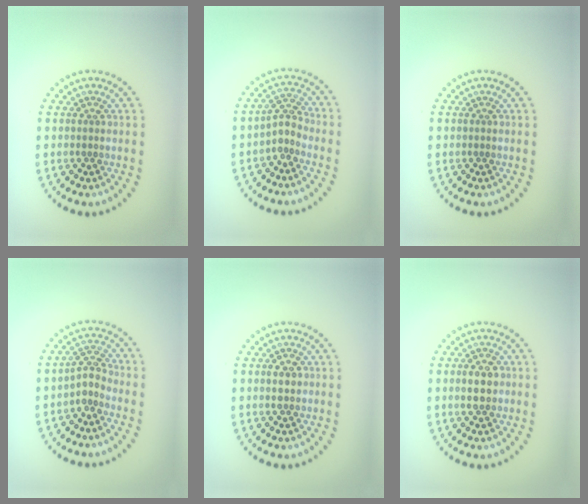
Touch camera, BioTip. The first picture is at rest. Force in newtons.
{"total": 2.0, "press": 1.5, "slide": 1.3}
{"total": 0.0}
{"total": 2.0, "press": 1.5, "slide": 1.3}
{"total": 1.0, "press": 0.9, "slide": 0.2}
{"total": 2.8, "press": 2.8, "slide": 0.0}